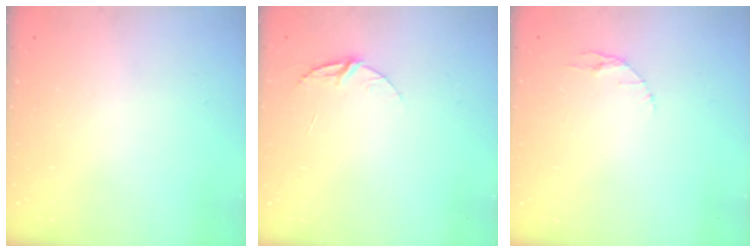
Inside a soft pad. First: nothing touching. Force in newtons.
{"total": 5.7, "press": 5.7, "slide": 0.6}
{"total": 2.9, "press": 2.9, "slide": 0.4}